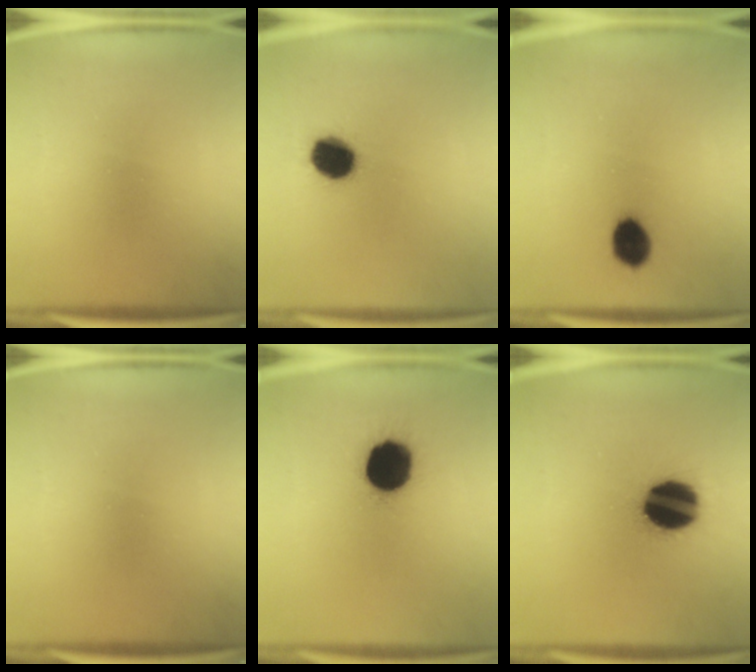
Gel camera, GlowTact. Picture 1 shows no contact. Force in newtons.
{"total": 10.7}
{"total": 6.5}
{"total": 0.0}
{"total": 16.0}
{"total": 19.5}